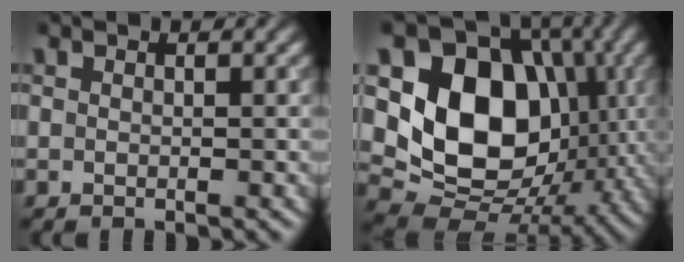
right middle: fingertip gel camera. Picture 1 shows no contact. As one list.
[{"total": 13.0, "force": [1.3, 10.1, 8.2], "torque": [-0.136, -0.011, 0.014]}]